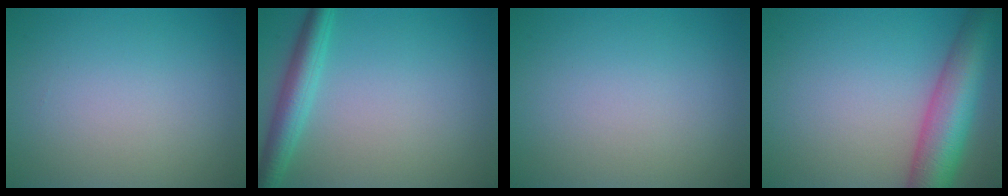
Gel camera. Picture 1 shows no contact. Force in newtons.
{"total": 3.6, "press": 3.6, "slide": 0.1}
{"total": 0.0}
{"total": 8.7, "press": 8.7, "slide": 0.3}